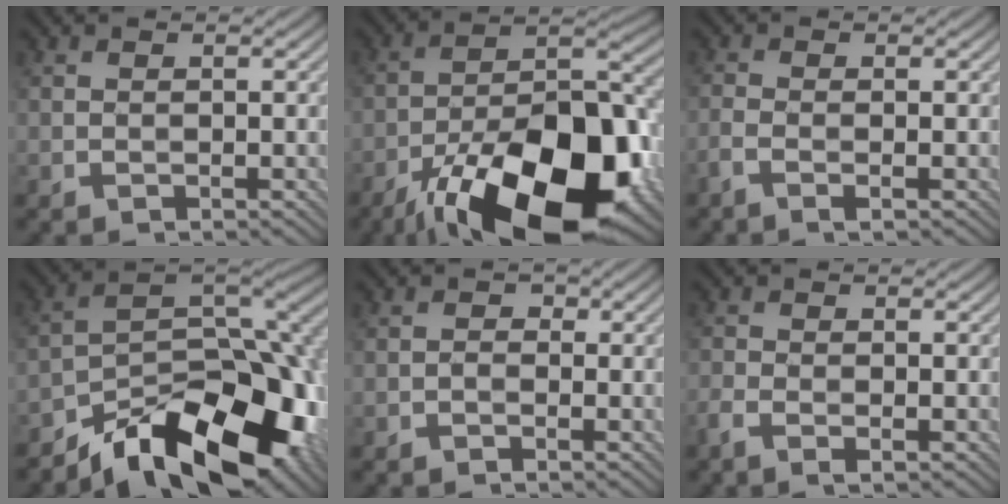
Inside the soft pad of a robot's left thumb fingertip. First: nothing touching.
{"total": 21.0, "force": [-12.2, 8.3, 15.0], "torque": [-0.236, -0.011, -0.204]}
{"total": 2.1, "force": [-1.2, 0.4, 1.7], "torque": [-0.043, -0.002, -0.032]}
{"total": 15.5, "force": [-10.5, 6.6, 9.4], "torque": [-0.143, -0.009, -0.176]}
{"total": 0.9, "force": [-0.6, 0.6, 0.4], "torque": [-0.008, 0.002, -0.015]}
{"total": 2.0, "force": [-1.2, 0.5, 1.5], "torque": [-0.041, -0.003, -0.031]}